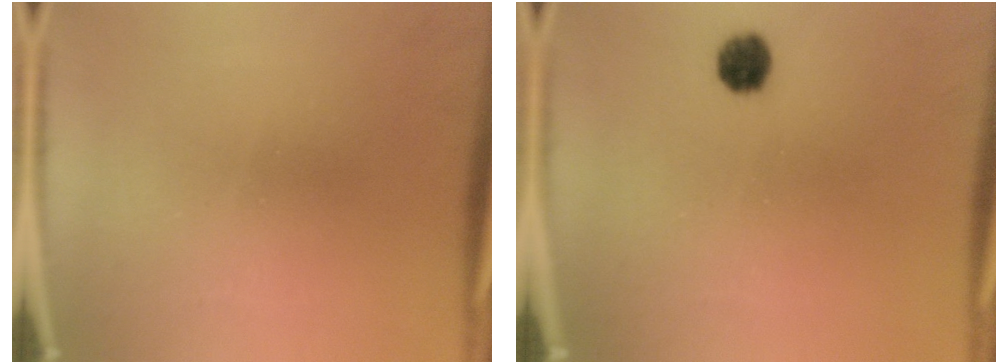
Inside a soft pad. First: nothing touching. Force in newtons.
{"total": 4.0}